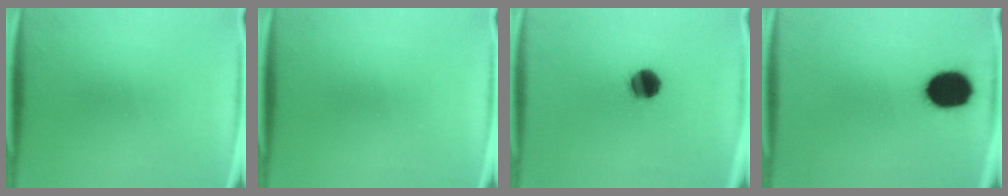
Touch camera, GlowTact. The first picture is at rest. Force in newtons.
{"total": 0.0}
{"total": 7.1}
{"total": 13.4}